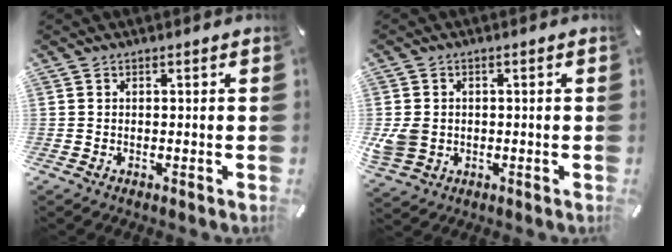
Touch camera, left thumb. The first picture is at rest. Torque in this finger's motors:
{"motor_torque": [1.33, 2.28, 1.02, 0.40, 0.24]}